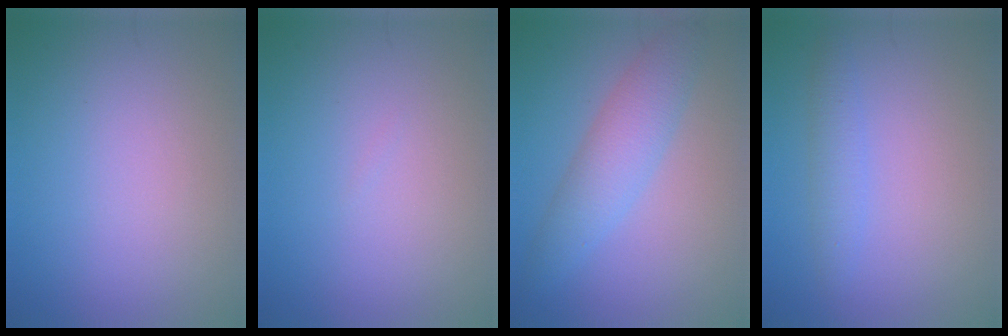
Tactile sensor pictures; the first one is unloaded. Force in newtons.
{"total": 0.0}
{"total": 4.1, "press": 4.1, "slide": 0.1}
{"total": 1.8, "press": 1.8, "slide": 0.1}